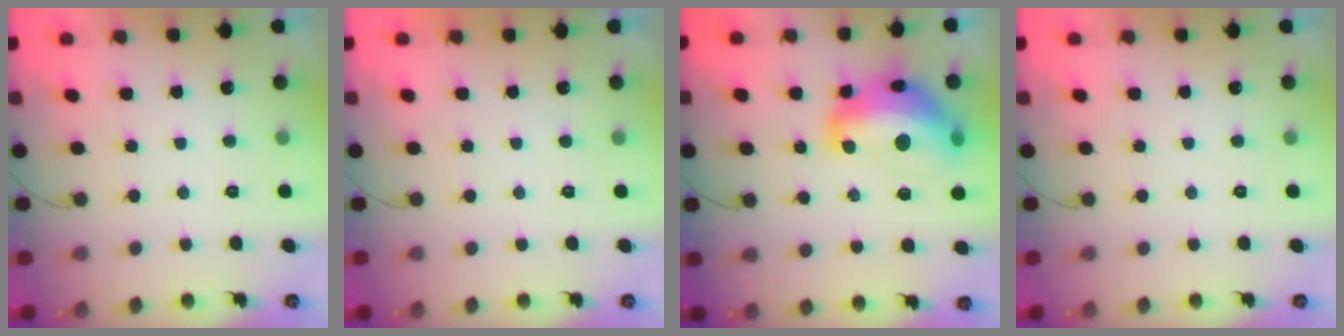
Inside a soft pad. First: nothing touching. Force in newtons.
{"total": 0.0}
{"total": 17.5, "press": 17.5, "slide": 1.4}
{"total": 0.0}